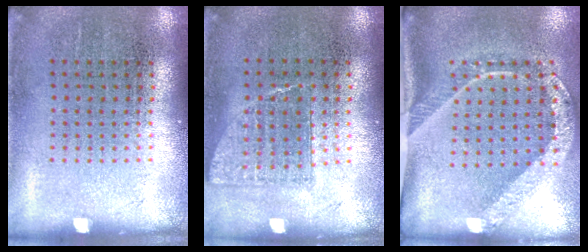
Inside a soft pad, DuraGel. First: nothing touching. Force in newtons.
{"total": 0.8, "press": 0.7, "slide": 0.2}
{"total": 2.4, "press": 1.7, "slide": 1.7}